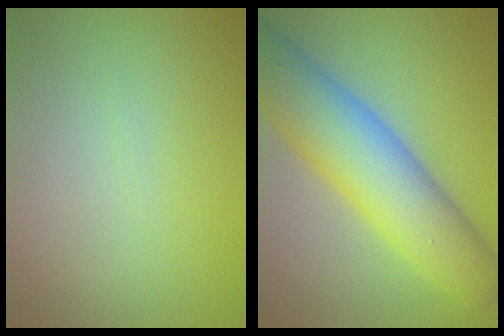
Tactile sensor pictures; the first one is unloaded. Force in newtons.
{"total": 11.0, "press": 11.0, "slide": 0.5}